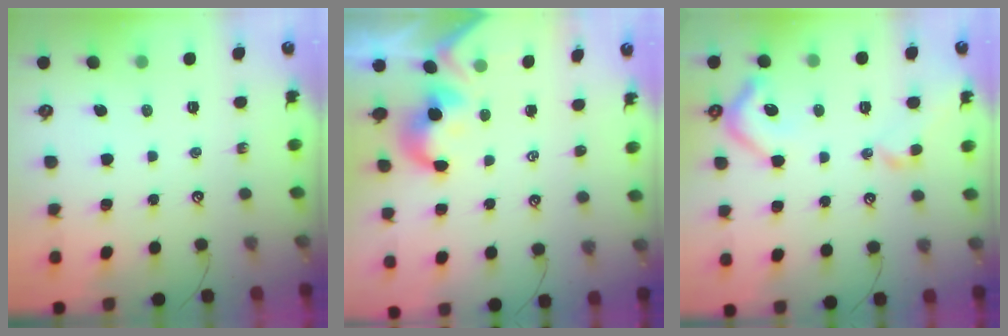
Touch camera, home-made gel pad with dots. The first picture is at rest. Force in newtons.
{"total": 1.9, "press": 1.8, "slide": 0.5}
{"total": 7.9, "press": 7.8, "slide": 1.1}